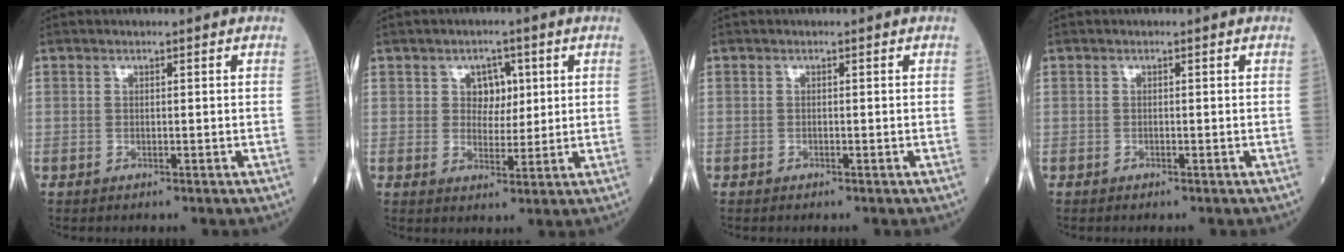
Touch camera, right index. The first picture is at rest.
{"total": 4.0, "force": [1.2, 3.1, 2.1], "torque": [-0.019, 0.006, 0.019]}
{"total": 0.5, "force": [-0.4, 0.1, 0.3], "torque": [-0.007, -0.001, -0.007]}
{"total": 0.6, "force": [-0.5, 0.1, 0.3], "torque": [-0.007, -0.001, -0.007]}